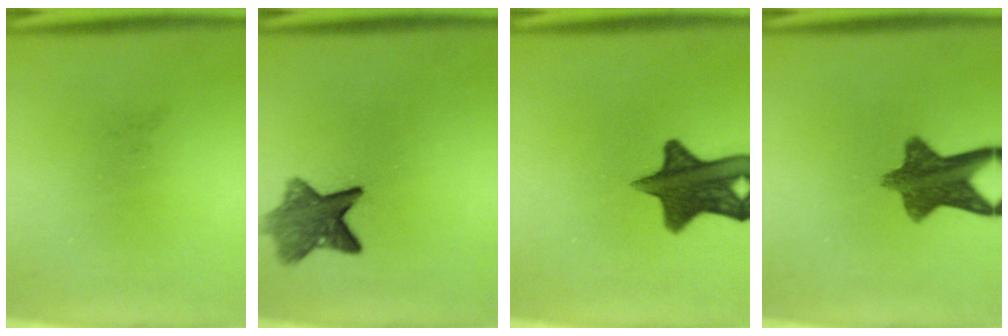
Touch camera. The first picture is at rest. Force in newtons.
{"total": 7.2}
{"total": 12.8}
{"total": 9.8}